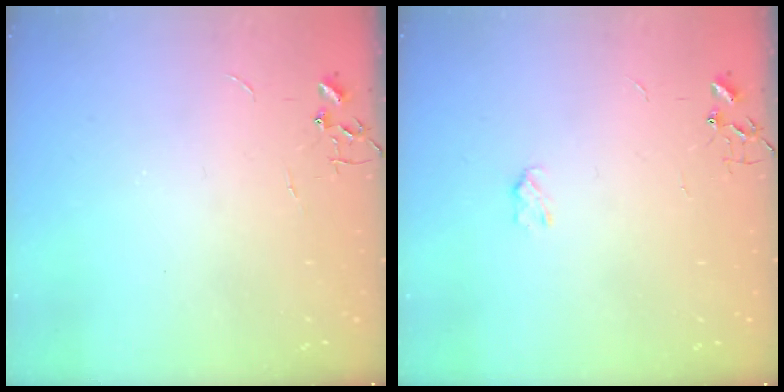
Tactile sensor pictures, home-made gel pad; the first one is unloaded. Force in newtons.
{"total": 3.2, "press": 3.1, "slide": 0.5}